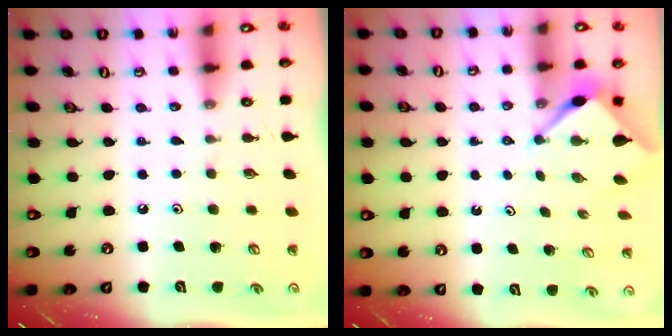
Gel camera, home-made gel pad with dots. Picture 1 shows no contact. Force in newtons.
{"total": 2.9, "press": 2.9, "slide": 0.3}